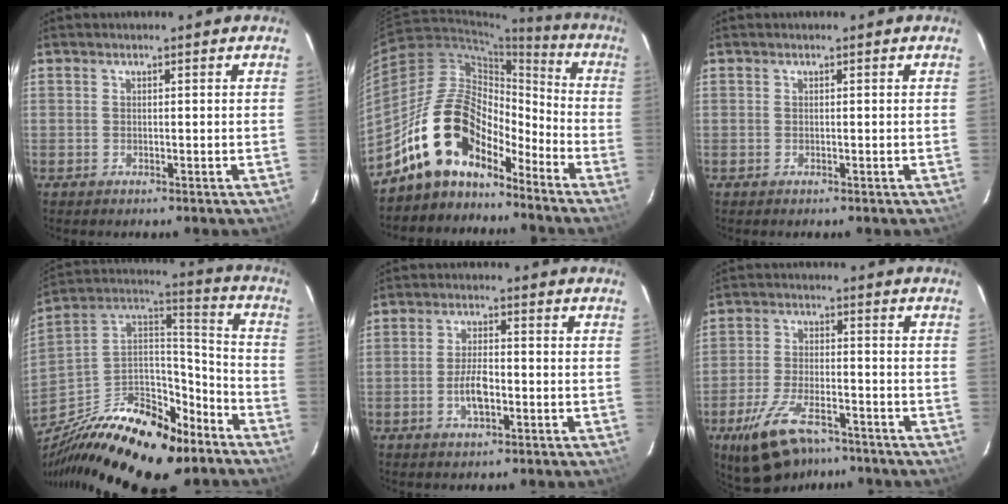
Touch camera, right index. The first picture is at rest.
{"total": 15.5, "force": [-11.9, 7.4, 6.7], "torque": [-0.122, 0.027, -0.215]}
{"total": 0.0}
{"total": 31.6, "force": [-21.4, 14.1, 18.4], "torque": [-0.363, -0.006, -0.333]}
{"total": 5.3, "force": [-1.7, 2.3, 4.5], "torque": [-0.091, 0.002, -0.028]}
{"total": 12.3, "force": [-8.6, 5.0, 7.2], "torque": [-0.159, -0.019, -0.152]}